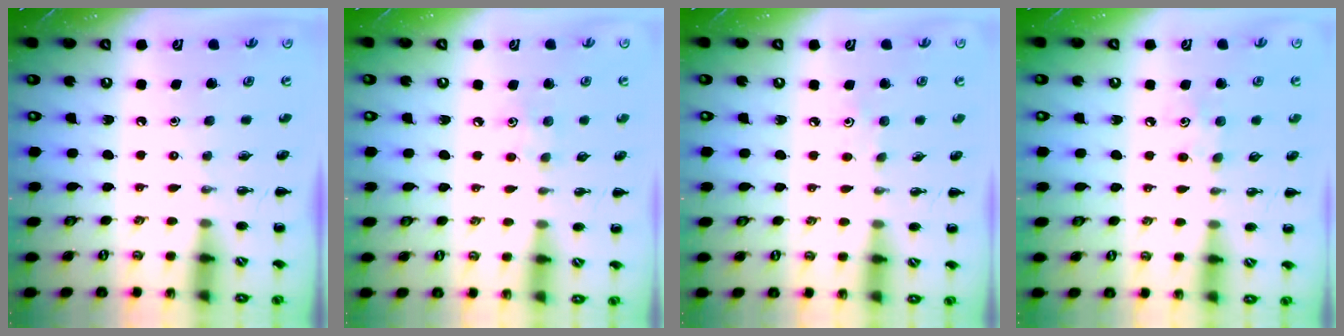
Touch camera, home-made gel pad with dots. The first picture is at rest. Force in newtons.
{"total": 4.5, "press": 4.4, "slide": 1.2}
{"total": 2.8, "press": 2.7, "slide": 0.8}
{"total": 4.5, "press": 4.4, "slide": 1.1}